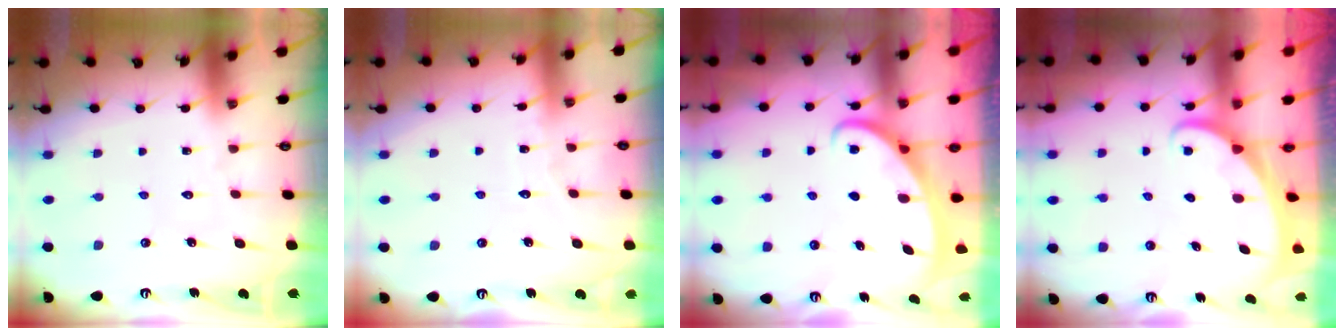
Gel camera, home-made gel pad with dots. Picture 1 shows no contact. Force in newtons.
{"total": 4.7, "press": 4.6, "slide": 0.5}
{"total": 2.7, "press": 2.7, "slide": 0.3}
{"total": 1.9, "press": 1.9, "slide": 0.1}